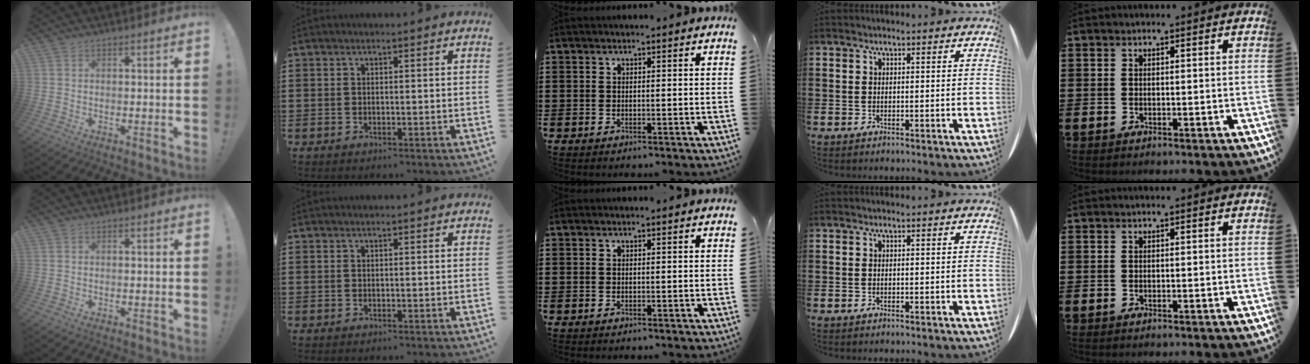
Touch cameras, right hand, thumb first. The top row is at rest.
{}